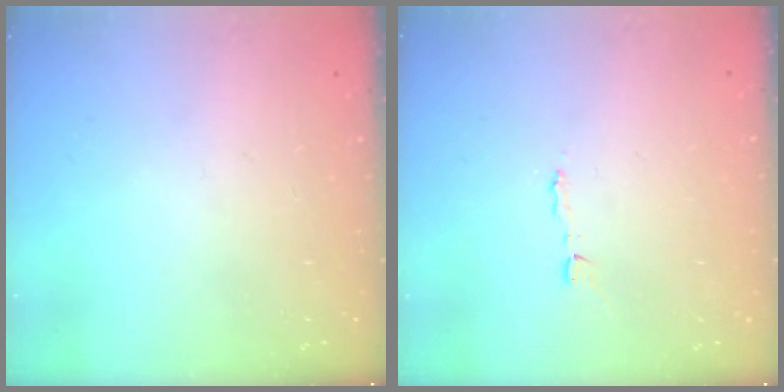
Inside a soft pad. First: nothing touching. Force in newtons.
{"total": 2.1, "press": 2.1, "slide": 0.0}